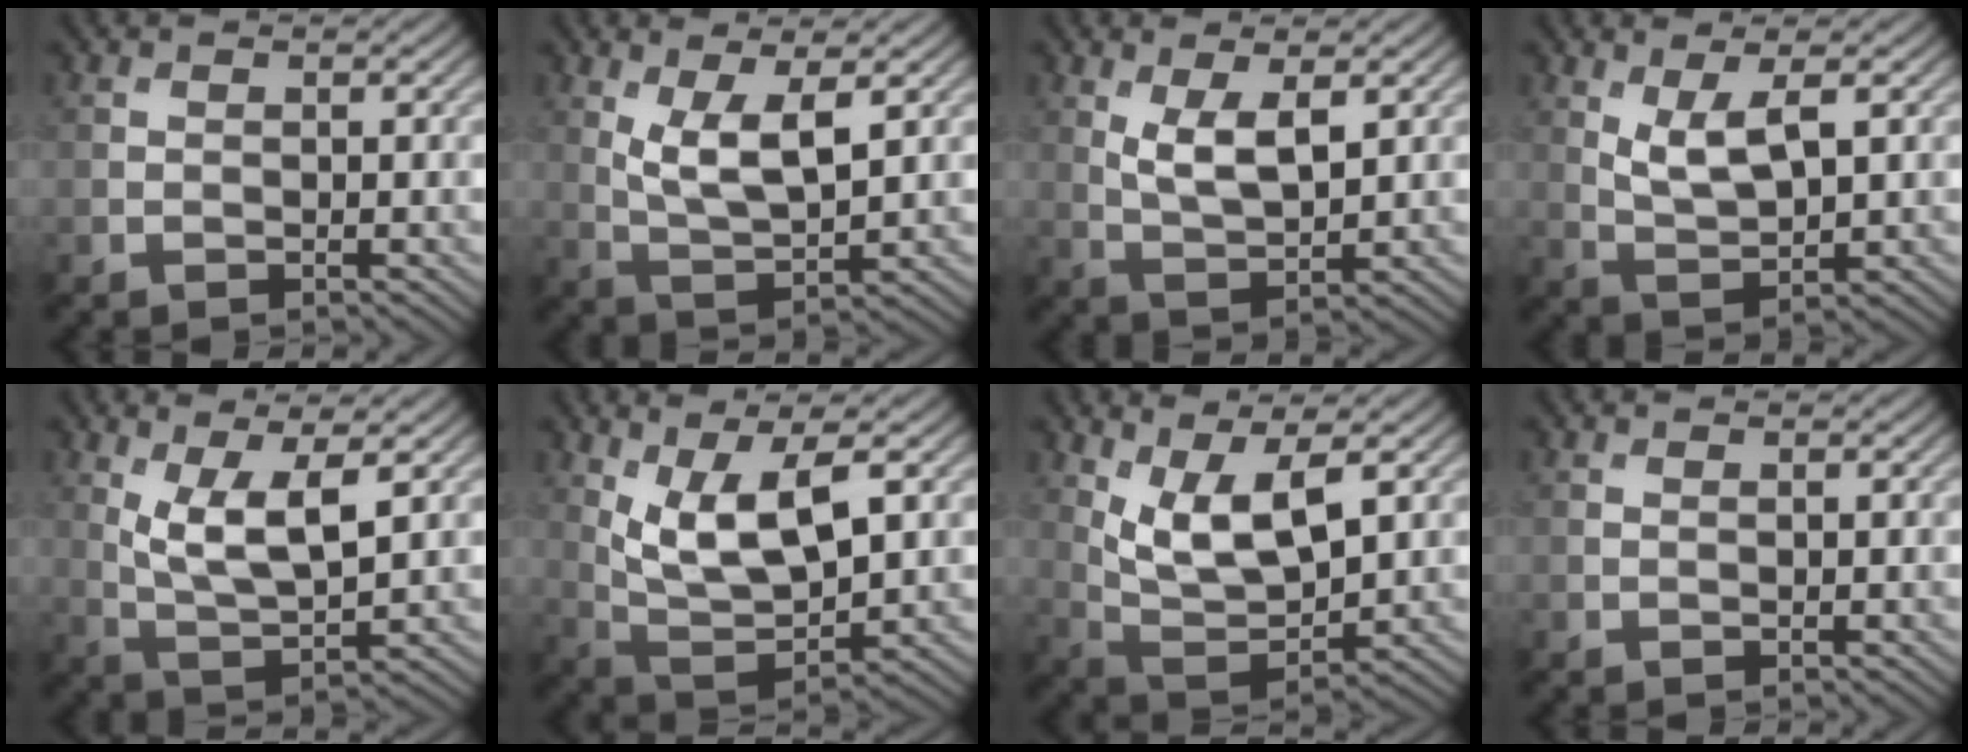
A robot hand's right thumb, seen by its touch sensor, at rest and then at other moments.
{"total": 6.5, "force": [2.3, 2.3, 5.6], "torque": [-0.118, -0.006, 0.049]}
{"total": 5.4, "force": [1.9, 2.0, 4.6], "torque": [-0.097, -0.007, 0.041]}
{"total": 5.1, "force": [2.0, 1.8, 4.3], "torque": [-0.095, -0.007, 0.043]}
{"total": 7.2, "force": [2.5, 2.5, 6.3], "torque": [-0.131, -0.007, 0.053]}
{"total": 10.2, "force": [3.6, 4.4, 8.5], "torque": [-0.179, -0.003, 0.073]}
{"total": 9.2, "force": [3.9, 3.9, 7.3], "torque": [-0.156, -0.006, 0.079]}
{"total": 0.0}